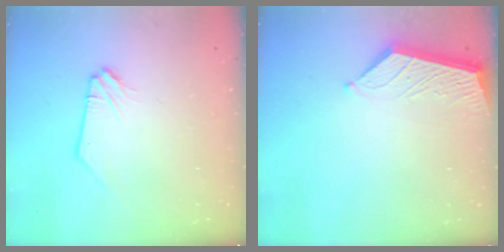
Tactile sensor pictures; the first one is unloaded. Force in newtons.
{"total": 5.1, "press": 5.1, "slide": 0.6}